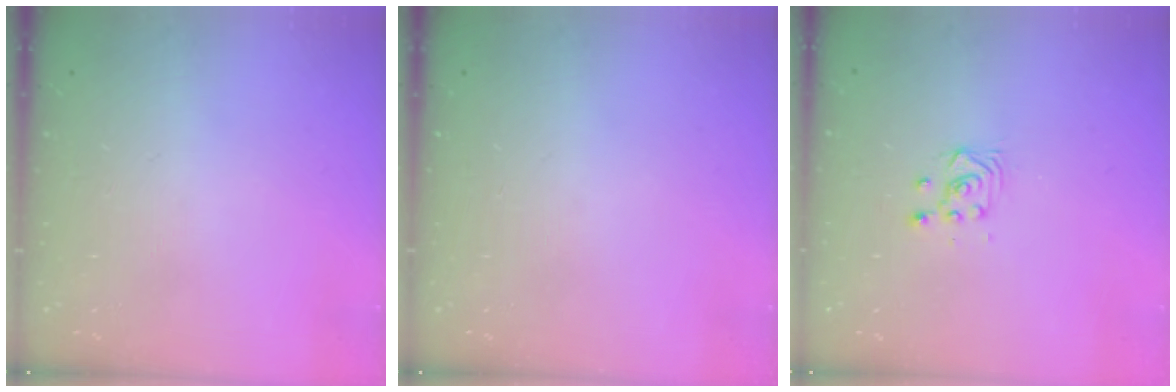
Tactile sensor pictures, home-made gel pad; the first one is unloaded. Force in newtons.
{"total": 0.0}
{"total": 4.1, "press": 4.0, "slide": 1.0}